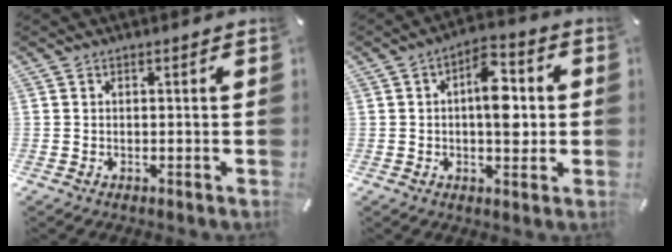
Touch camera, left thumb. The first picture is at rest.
{"total": 10.5, "force": [0.6, 5.7, 8.8], "torque": [-0.108, 0.001, 0.007]}